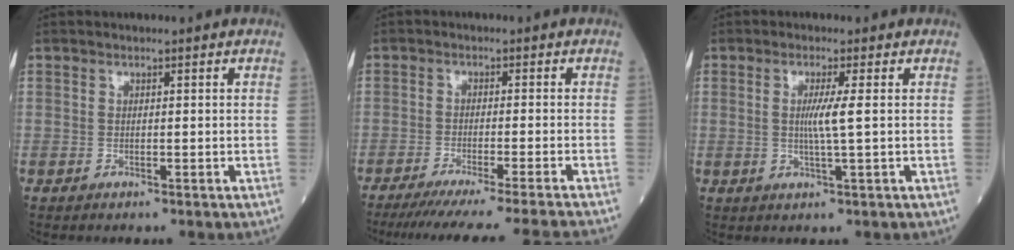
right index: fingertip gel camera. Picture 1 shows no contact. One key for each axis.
{"total": 18.5, "fx": -16.8, "fy": -2.4, "fz": 7.4, "tx": -0.085, "ty": -0.066, "tz": -0.237}
{"total": 3.5, "fx": 0.3, "fy": -0.7, "fz": 3.4, "tx": -0.070, "ty": -0.007, "tz": 0.004}